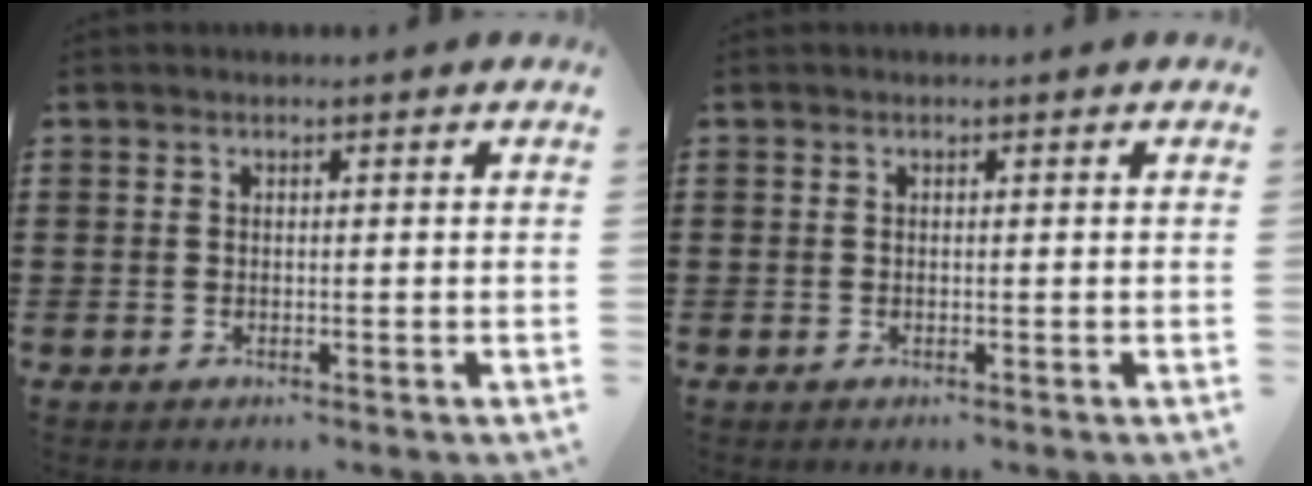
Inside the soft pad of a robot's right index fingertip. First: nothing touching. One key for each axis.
{"total": 0.0}